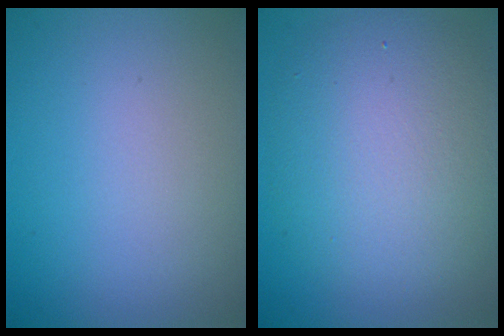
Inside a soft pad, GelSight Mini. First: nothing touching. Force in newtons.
{"total": 7.4, "press": 7.4, "slide": 0.2}